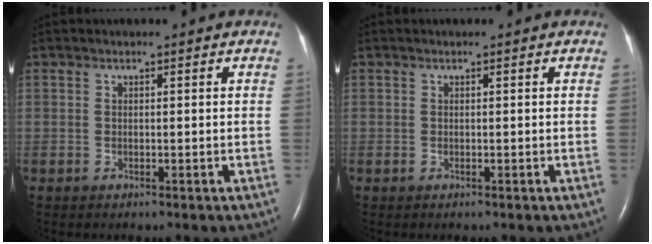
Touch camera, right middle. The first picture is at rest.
{"total": 0.0}